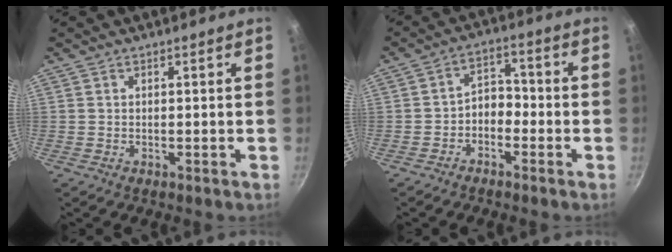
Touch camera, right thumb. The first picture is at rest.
{"total": 4.7, "force": [-2.1, 3.2, 2.6], "torque": [-0.017, 0.034, -0.042]}